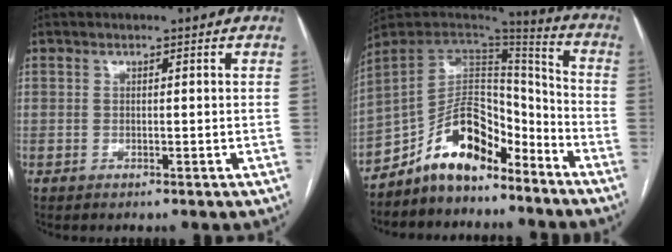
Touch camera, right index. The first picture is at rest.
{"total": 13.4, "force": [-9.9, 5.8, 7.1], "torque": [-0.115, 0.034, -0.178]}